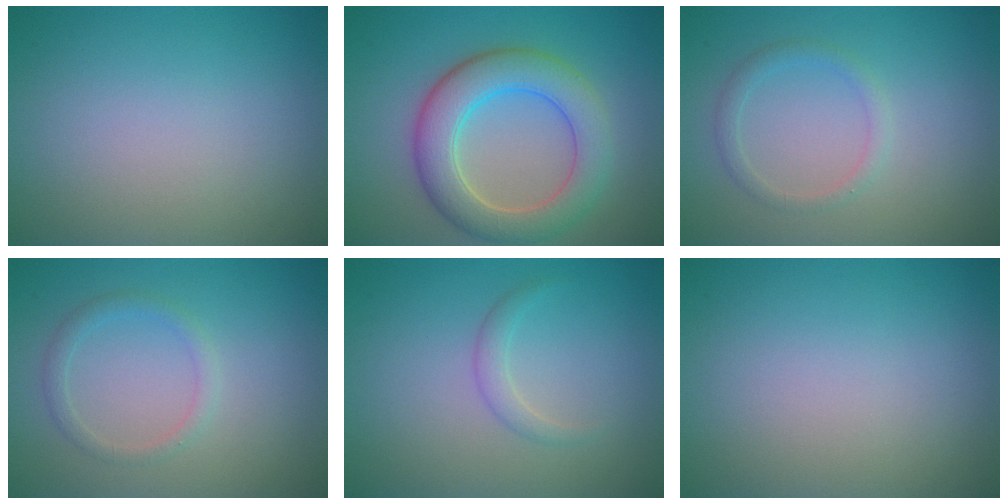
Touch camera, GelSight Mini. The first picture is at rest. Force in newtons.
{"total": 6.5, "press": 6.5, "slide": 0.3}
{"total": 1.4, "press": 1.4, "slide": 0.1}
{"total": 1.4, "press": 1.4, "slide": 0.1}
{"total": 1.2, "press": 1.2, "slide": 0.0}
{"total": 0.0}